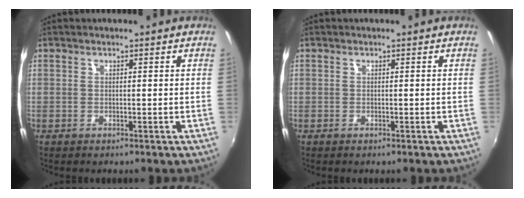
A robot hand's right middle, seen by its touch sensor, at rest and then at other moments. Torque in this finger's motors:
{"motor_torque": [0.17, -0.09, -0.01, 0.00]}